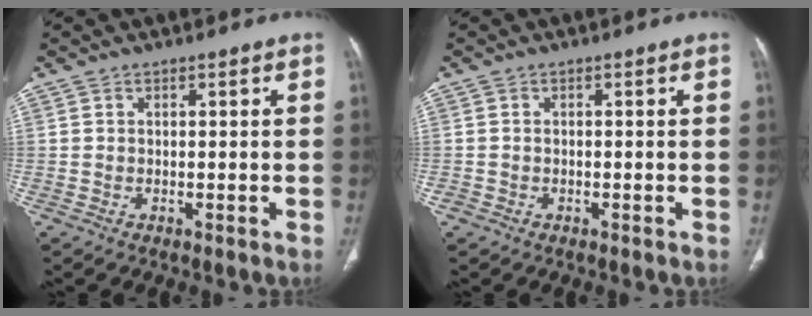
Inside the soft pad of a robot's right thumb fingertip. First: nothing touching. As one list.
[{"total": 0.7, "force": [-0.4, 0.6, 0.2], "torque": [-0.003, 0.002, -0.008]}]